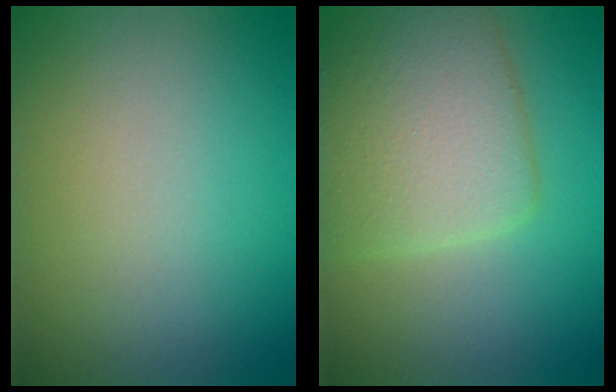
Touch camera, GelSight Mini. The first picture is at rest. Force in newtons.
{"total": 6.3, "press": 6.3, "slide": 0.2}